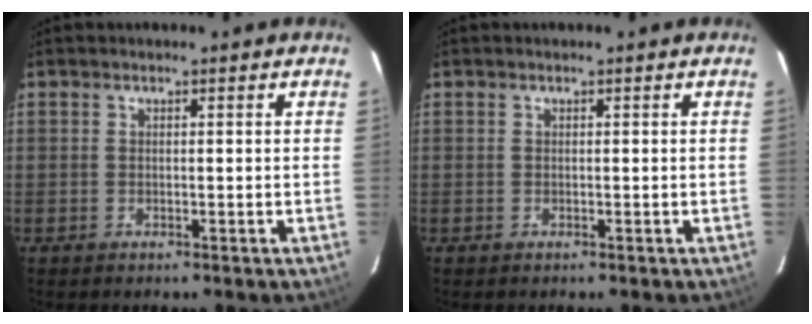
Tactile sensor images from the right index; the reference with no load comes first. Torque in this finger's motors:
{"motor_torque": [0.00, 0.00, 0.00, 0.00]}